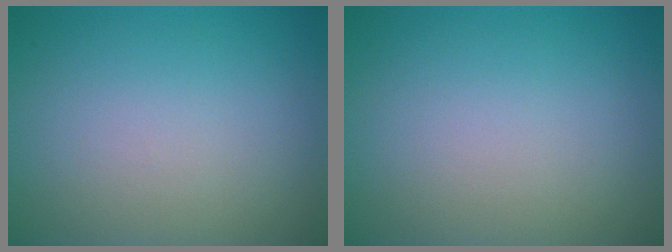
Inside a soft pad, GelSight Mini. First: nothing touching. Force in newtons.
{"total": 0.0}